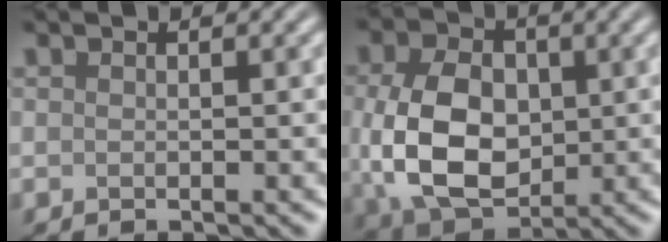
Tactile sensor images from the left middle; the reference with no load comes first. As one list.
[{"total": 9.4, "force": [-0.1, 6.7, 6.7], "torque": [-0.153, -0.008, 0.002]}]